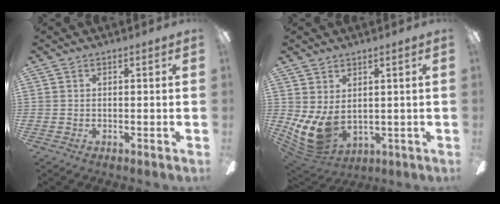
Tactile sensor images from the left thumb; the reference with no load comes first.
{"total": 9.0, "force": [0.7, 5.8, 6.9], "torque": [-0.157, -0.024, 0.017]}